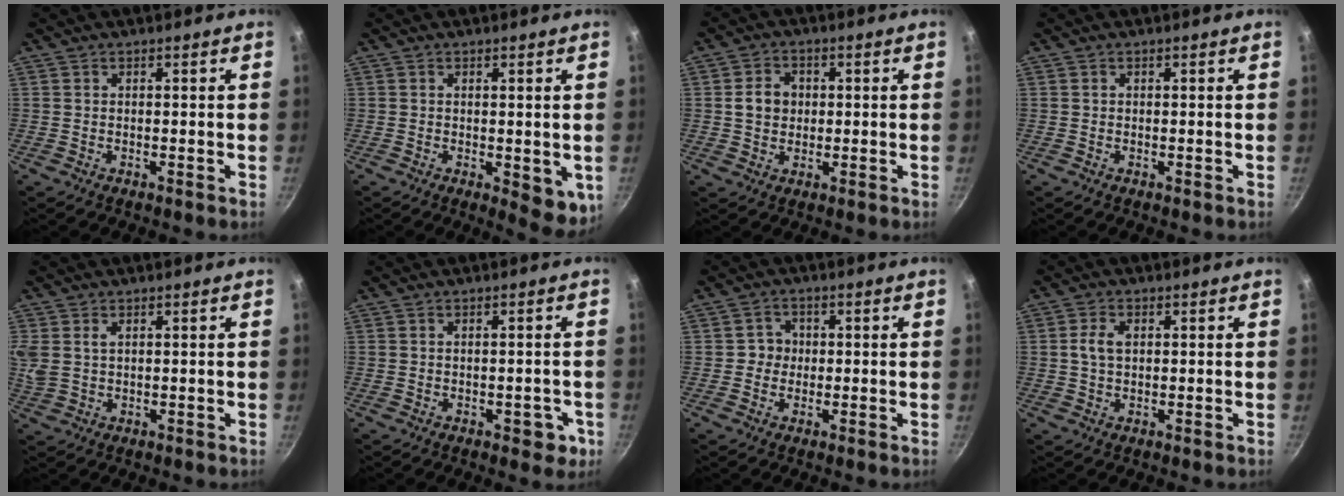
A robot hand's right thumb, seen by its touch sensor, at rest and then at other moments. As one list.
[{"total": 6.0, "force": [-1.2, 2.4, 5.4], "torque": [-0.054, -0.015, -0.008]}, {"total": 5.5, "force": [0.5, 4.6, 3.0], "torque": [-0.036, 0.007, 0.007]}, {"total": 0.0}, {"total": 4.7, "force": [1.2, 3.1, 3.4], "torque": [-0.094, 0.009, 0.032]}, {"total": 3.0, "force": [-1.4, 1.8, 1.9], "torque": [-0.005, 0.012, -0.015]}, {"total": 3.4, "force": [-0.1, 3.2, 1.1], "torque": [0.006, 0.009, -0.008]}, {"total": 3.6, "force": [0.6, 2.3, 2.7], "torque": [-0.058, 0.005, 0.010]}]